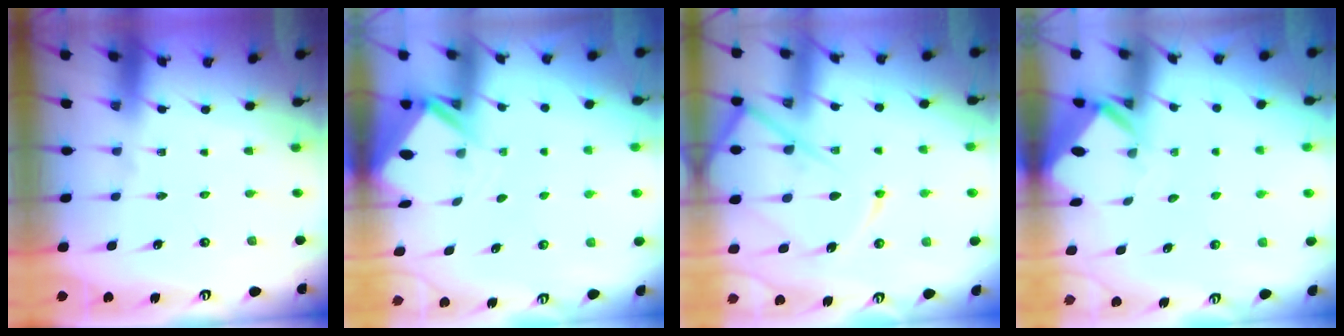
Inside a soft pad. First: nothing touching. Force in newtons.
{"total": 3.3, "press": 3.3, "slide": 0.3}
{"total": 13.6, "press": 13.5, "slide": 1.2}
{"total": 3.2, "press": 3.2, "slide": 0.2}